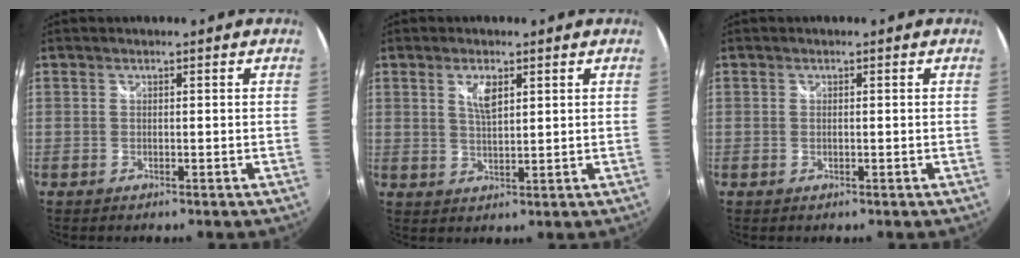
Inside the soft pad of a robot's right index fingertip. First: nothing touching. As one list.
[{"total": 3.9, "force": [1.8, 1.5, 3.2], "torque": [-0.055, -0.001, 0.031]}, {"total": 0.0}]